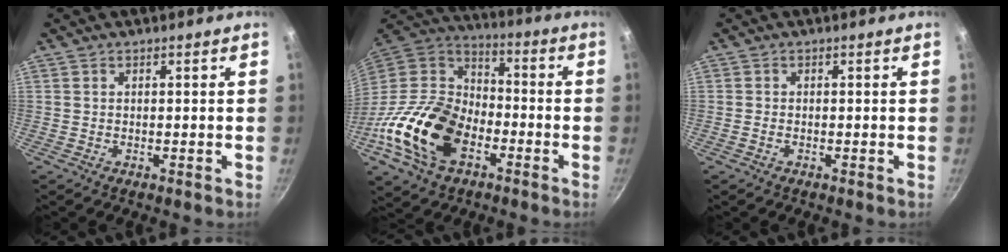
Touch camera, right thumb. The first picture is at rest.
{"total": 22.2, "force": [-8.1, 14.7, 14.6], "torque": [-0.265, 0.043, -0.164]}
{"total": 0.6, "force": [-0.4, 0.4, 0.4], "torque": [-0.008, 0.002, -0.010]}